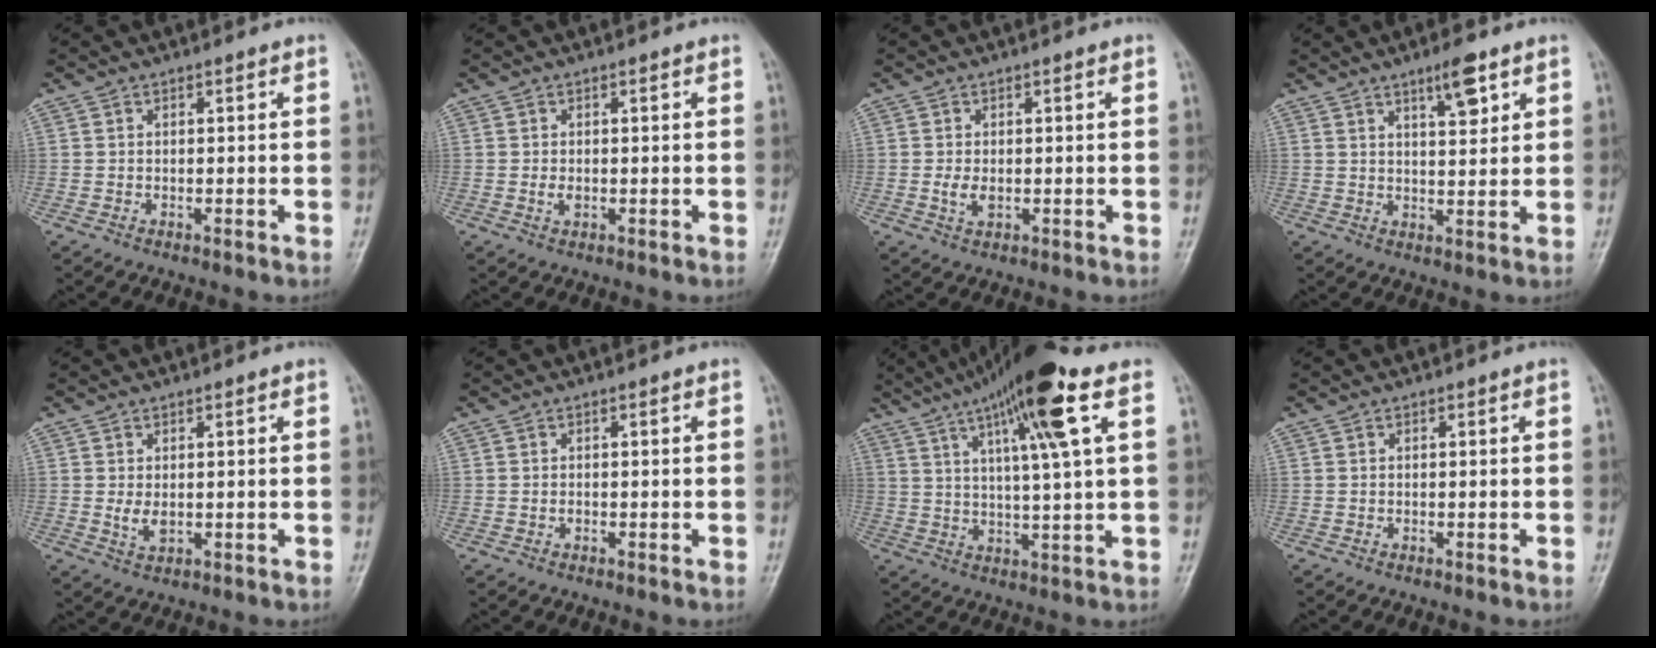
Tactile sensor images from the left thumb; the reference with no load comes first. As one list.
[{"total": 1.8, "force": [0.1, 1.0, 1.5], "torque": [-0.022, 0.000, 0.003]}, {"total": 2.8, "force": [0.1, 1.5, 2.4], "torque": [-0.046, -0.006, 0.003]}, {"total": 5.7, "force": [3.4, 1.6, 4.2], "torque": [-0.056, -0.022, 0.054]}, {"total": 3.3, "force": [0.6, 1.6, 2.8], "torque": [-0.044, -0.008, 0.016]}, {"total": 0.6, "force": [0.0, 0.3, 0.5], "torque": [-0.005, 0.002, 0.001]}, {"total": 16.5, "force": [8.0, 1.7, 14.3], "torque": [-0.236, -0.006, 0.128]}, {"total": 0.0}]